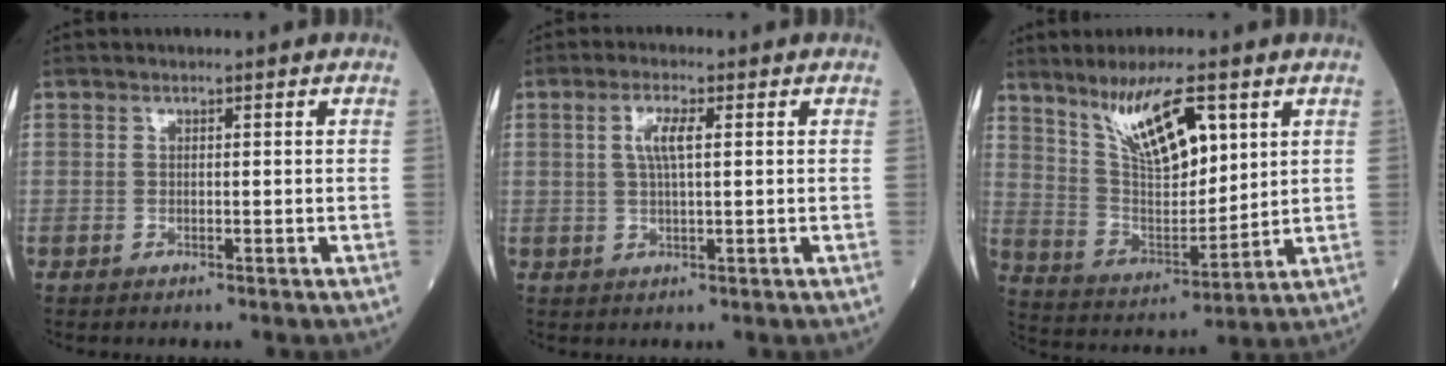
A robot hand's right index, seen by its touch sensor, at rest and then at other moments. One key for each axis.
{"total": 3.6, "fx": 0.9, "fy": 0.6, "fz": 3.4, "tx": -0.070, "ty": 0.005, "tz": 0.018}
{"total": 12.3, "fx": 6.8, "fy": 3.2, "fz": 9.8, "tx": -0.181, "ty": 0.003, "tz": 0.135}